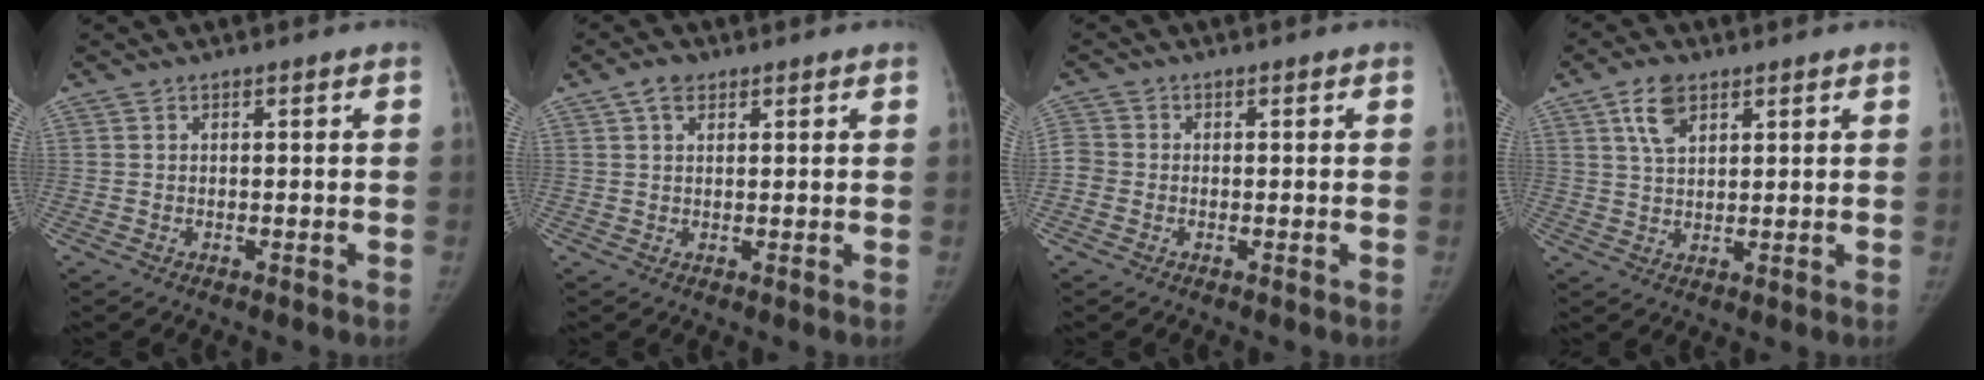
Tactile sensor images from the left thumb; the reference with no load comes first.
{"total": 3.1, "force": [1.7, 2.0, 1.6], "torque": [-0.017, 0.001, 0.029]}
{"total": 3.1, "force": [-0.6, 2.7, 1.3], "torque": [-0.023, 0.005, -0.019]}
{"total": 5.9, "force": [3.1, 3.4, 3.7], "torque": [-0.052, -0.009, 0.058]}